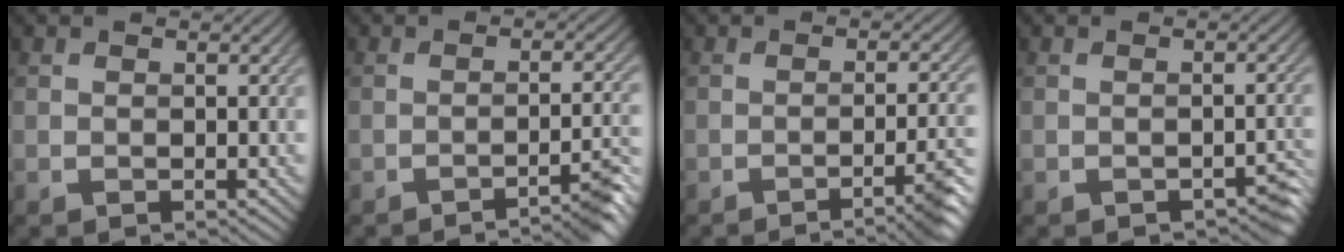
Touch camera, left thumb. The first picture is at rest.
{"total": 5.3, "force": [-3.5, 0.6, 3.9], "torque": [-0.043, 0.012, -0.058]}
{"total": 6.3, "force": [-3.5, 0.9, 5.2], "torque": [-0.068, 0.003, -0.055]}
{"total": 2.1, "force": [-1.5, 0.7, 1.3], "torque": [-0.015, 0.000, -0.018]}